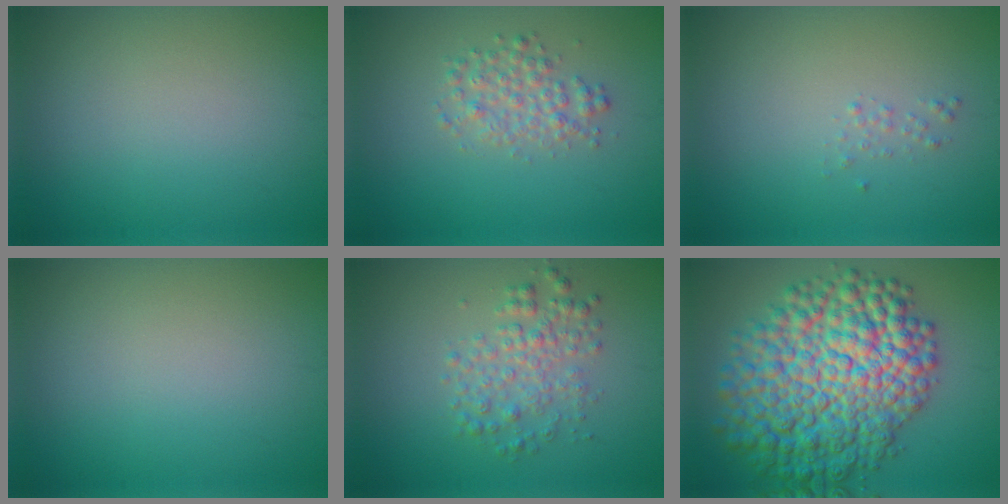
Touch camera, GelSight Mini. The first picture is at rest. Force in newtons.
{"total": 2.5, "press": 2.5, "slide": 0.1}
{"total": 0.6, "press": 0.6, "slide": 0.0}
{"total": 0.0}
{"total": 3.1, "press": 3.1, "slide": 0.0}
{"total": 13.4, "press": 13.4, "slide": 0.3}